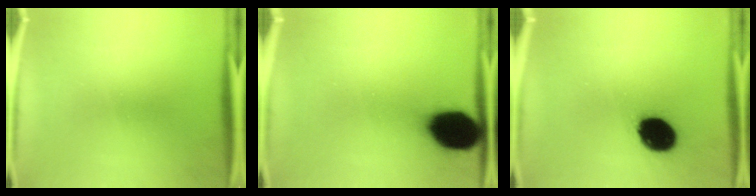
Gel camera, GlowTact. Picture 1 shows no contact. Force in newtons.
{"total": 17.0}
{"total": 14.8}